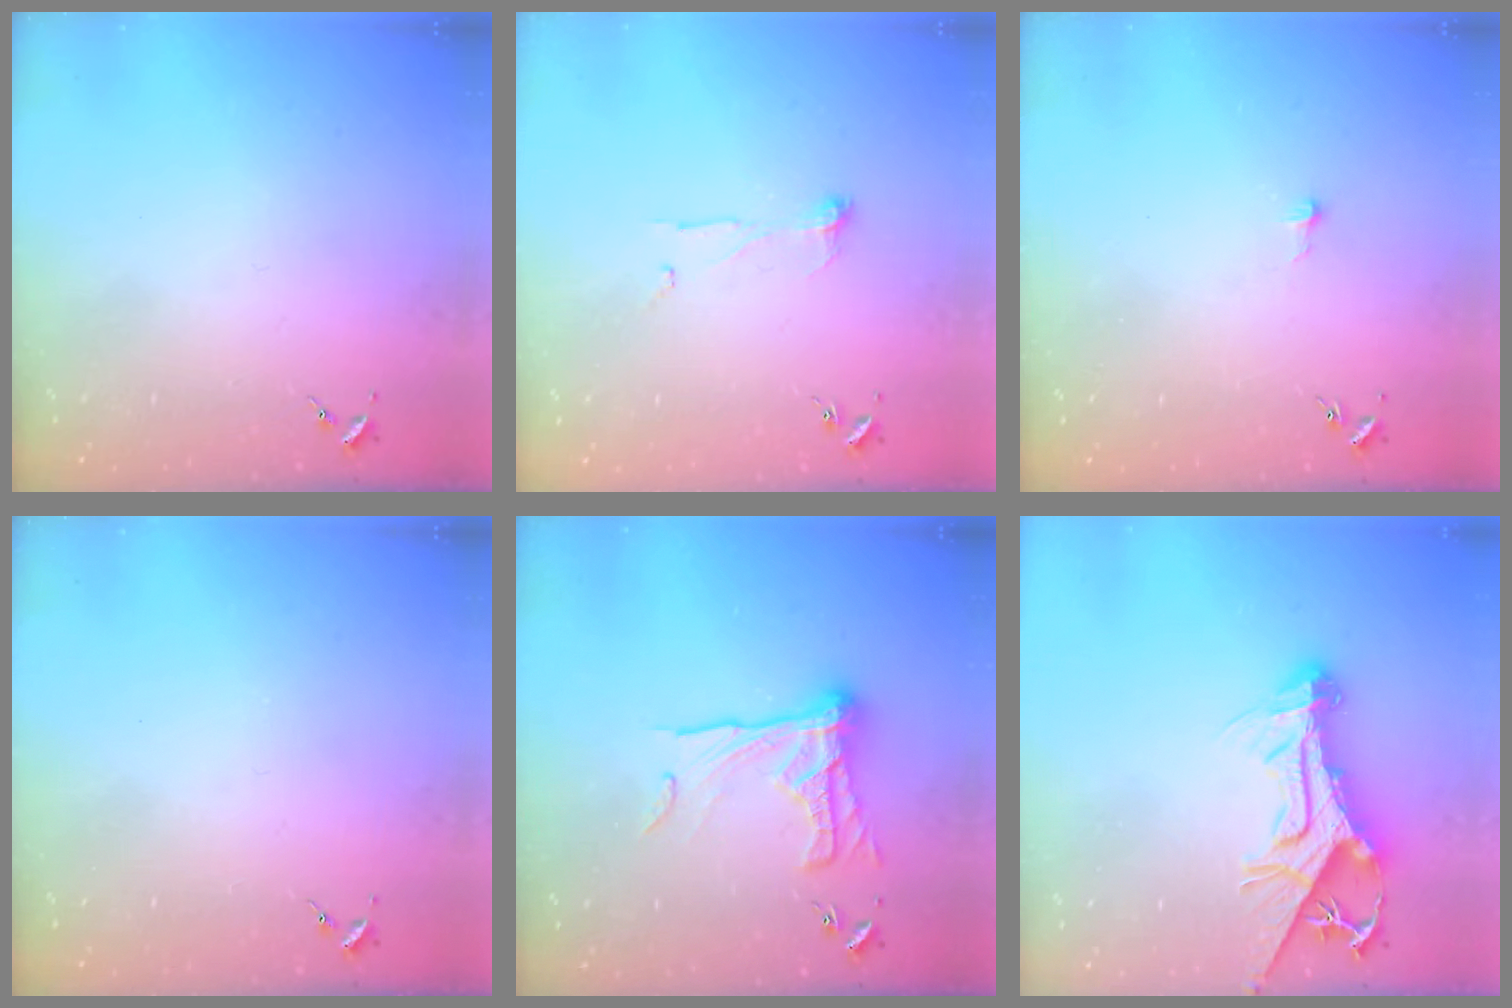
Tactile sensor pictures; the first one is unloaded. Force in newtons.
{"total": 6.6, "press": 6.6, "slide": 0.3}
{"total": 2.6, "press": 2.6, "slide": 0.2}
{"total": 0.0}
{"total": 16.8, "press": 16.8, "slide": 1.0}
{"total": 15.8, "press": 15.6, "slide": 2.0}